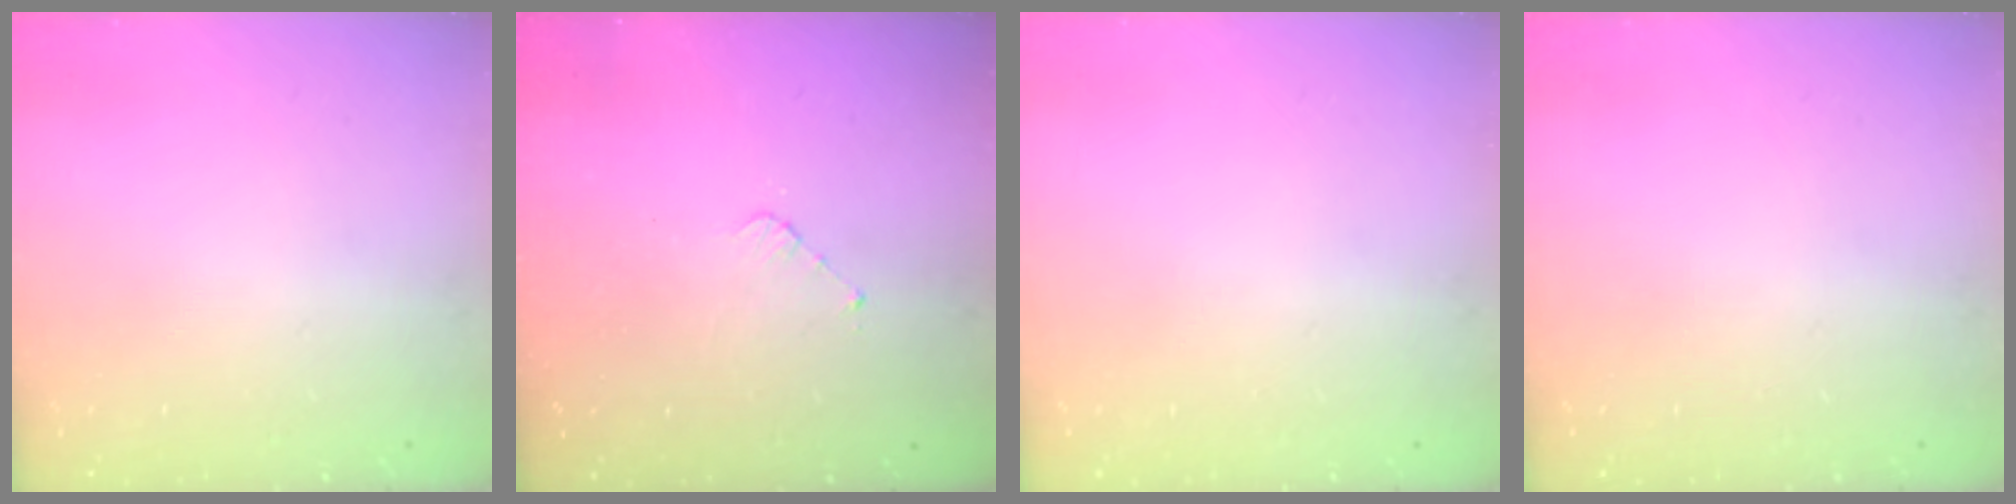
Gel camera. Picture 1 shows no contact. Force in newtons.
{"total": 3.0, "press": 3.0, "slide": 0.2}
{"total": 0.0}
{"total": 0.0}